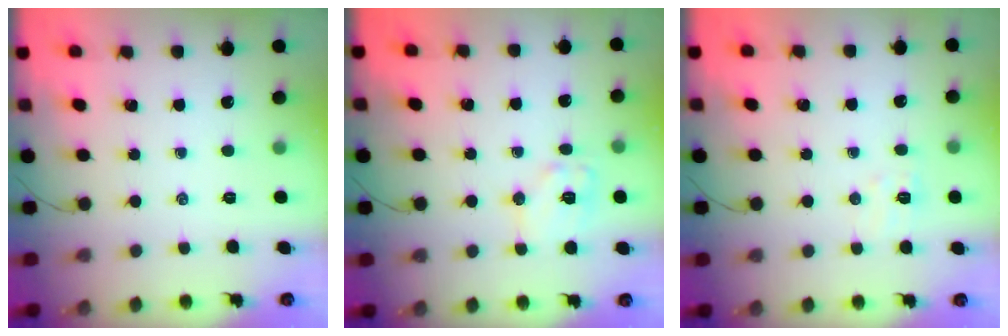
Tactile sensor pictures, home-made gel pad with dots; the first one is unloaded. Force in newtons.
{"total": 9.7, "press": 9.6, "slide": 1.2}
{"total": 5.0, "press": 4.9, "slide": 1.2}